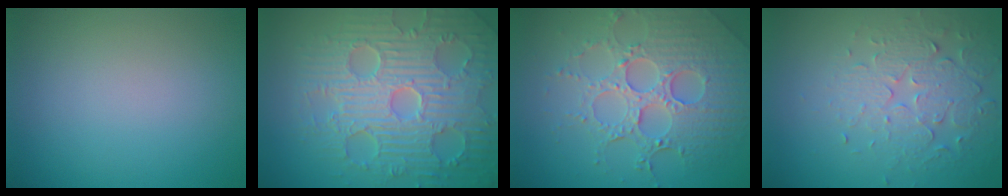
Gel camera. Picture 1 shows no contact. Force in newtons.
{"total": 9.1, "press": 6.7, "slide": 6.2}
{"total": 6.9, "press": 5.3, "slide": 4.5}
{"total": 4.4, "press": 3.5, "slide": 2.7}